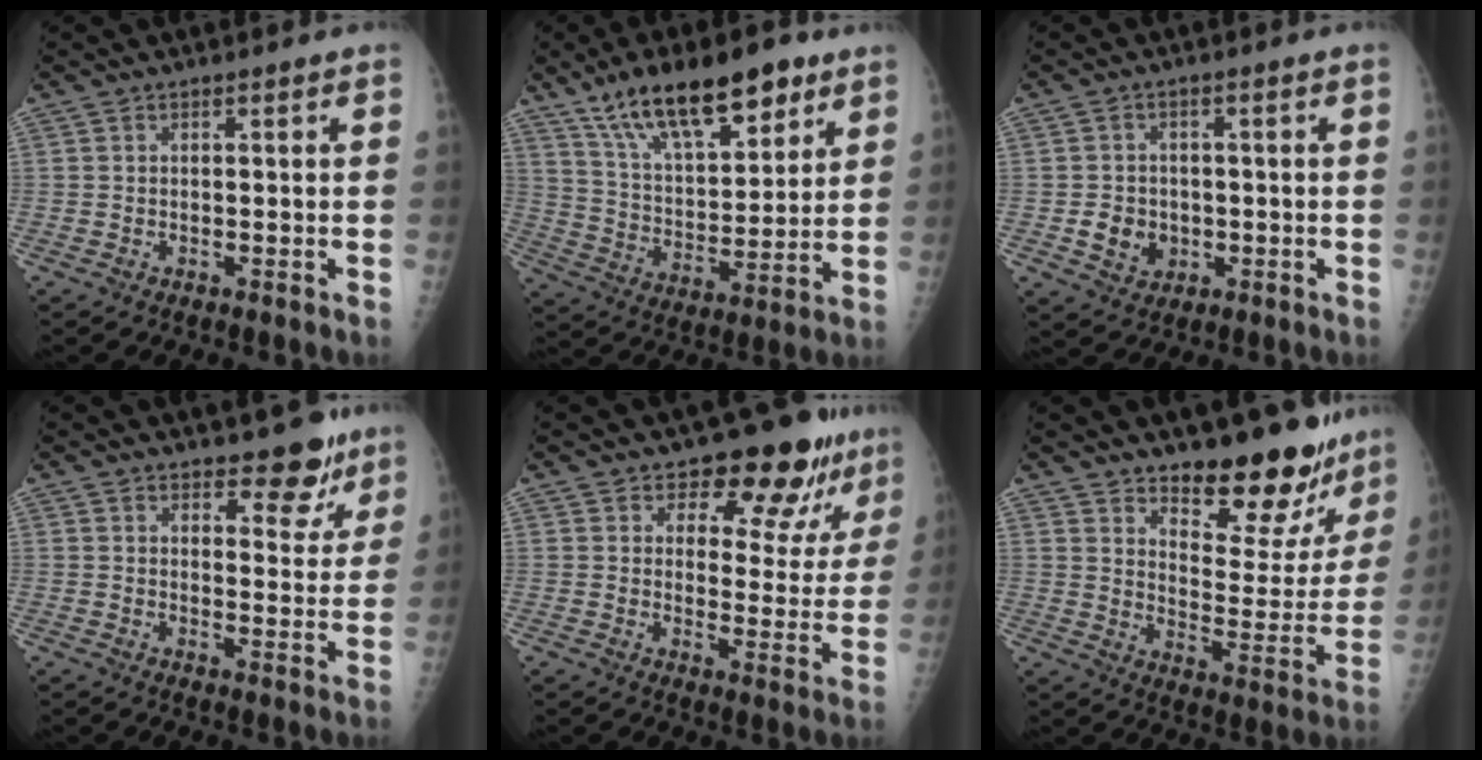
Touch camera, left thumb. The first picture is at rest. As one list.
[{"total": 19.1, "force": [12.1, 7.8, 12.6], "torque": [-0.173, -0.046, 0.215]}, {"total": 5.4, "force": [-1.1, 4.6, 2.6], "torque": [-0.023, 0.006, -0.009]}, {"total": 7.3, "force": [5.6, 3.5, 3.1], "torque": [-0.004, -0.037, 0.073]}, {"total": 12.8, "force": [10.0, 5.8, 5.4], "torque": [-0.020, -0.067, 0.120]}, {"total": 17.8, "force": [15.2, 6.5, 6.7], "torque": [-0.028, -0.126, 0.204]}]